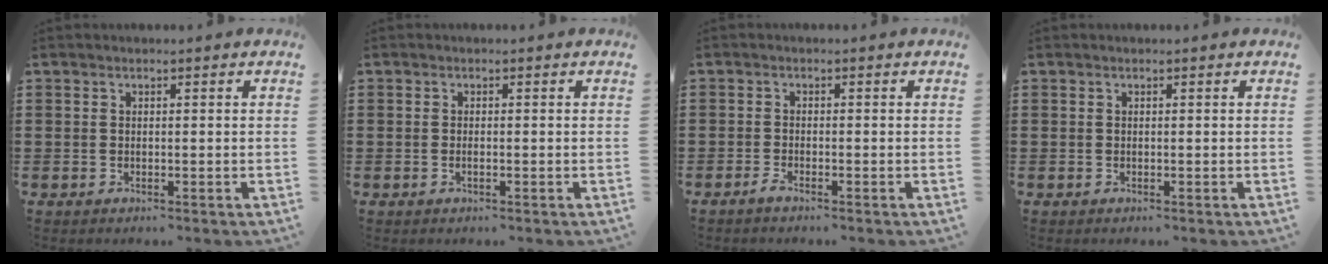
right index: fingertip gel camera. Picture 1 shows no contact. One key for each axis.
{"total": 0.5, "fx": -0.3, "fy": 0.1, "fz": 0.5, "tx": -0.008, "ty": -0.004, "tz": -0.005}
{"total": 1.2, "fx": -1.0, "fy": -0.1, "fz": 0.7, "tx": -0.021, "ty": -0.009, "tz": -0.021}
{"total": 0.0}